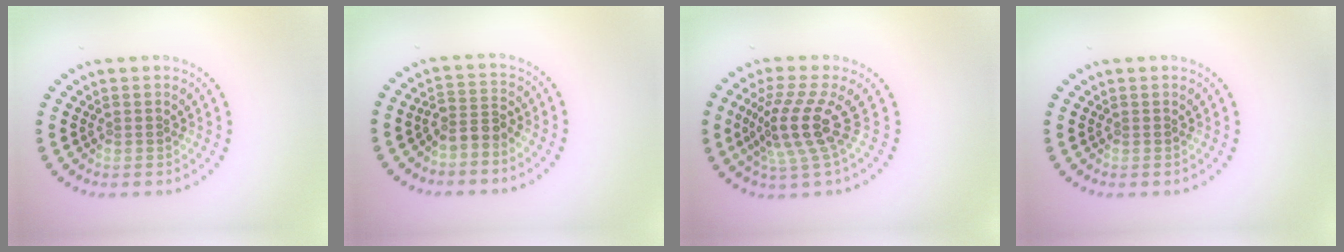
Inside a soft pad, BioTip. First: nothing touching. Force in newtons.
{"total": 2.3, "press": 1.7, "slide": 1.6}
{"total": 4.5, "press": 3.1, "slide": 3.2}
{"total": 0.0}